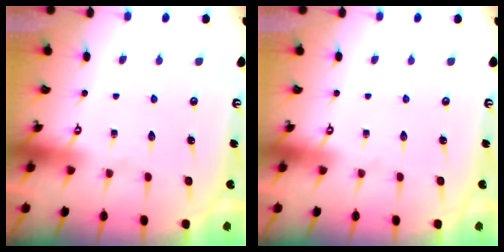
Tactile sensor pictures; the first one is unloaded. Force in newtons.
{"total": 0.0}